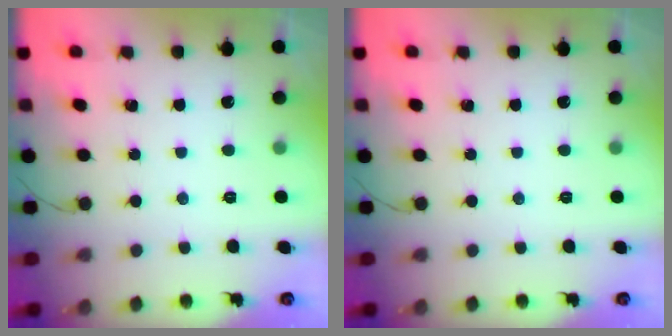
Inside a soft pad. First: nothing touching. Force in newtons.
{"total": 0.0}